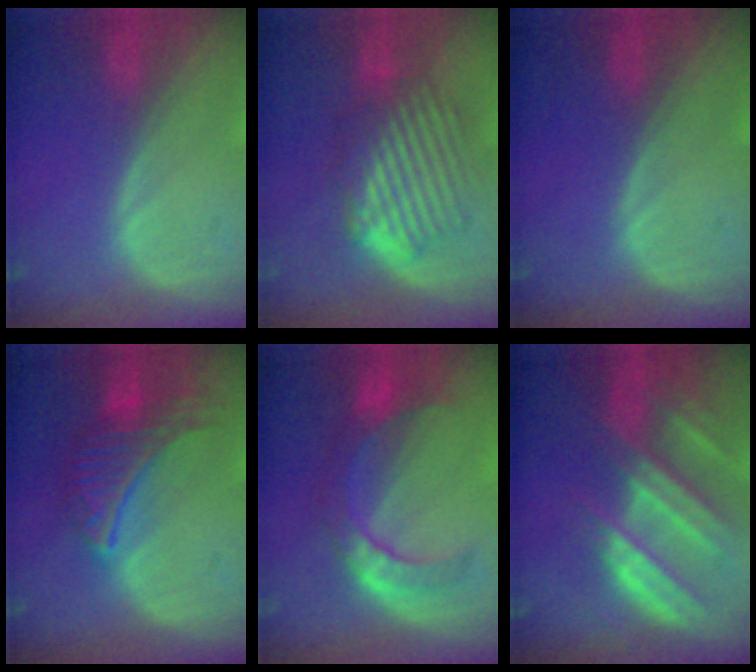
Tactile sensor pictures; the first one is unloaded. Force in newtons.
{"total": 8.4, "press": 8.0, "slide": 2.5}
{"total": 0.0}
{"total": 7.7, "press": 7.7, "slide": 0.3}
{"total": 7.5, "press": 7.2, "slide": 1.8}
{"total": 9.9, "press": 8.7, "slide": 4.6}